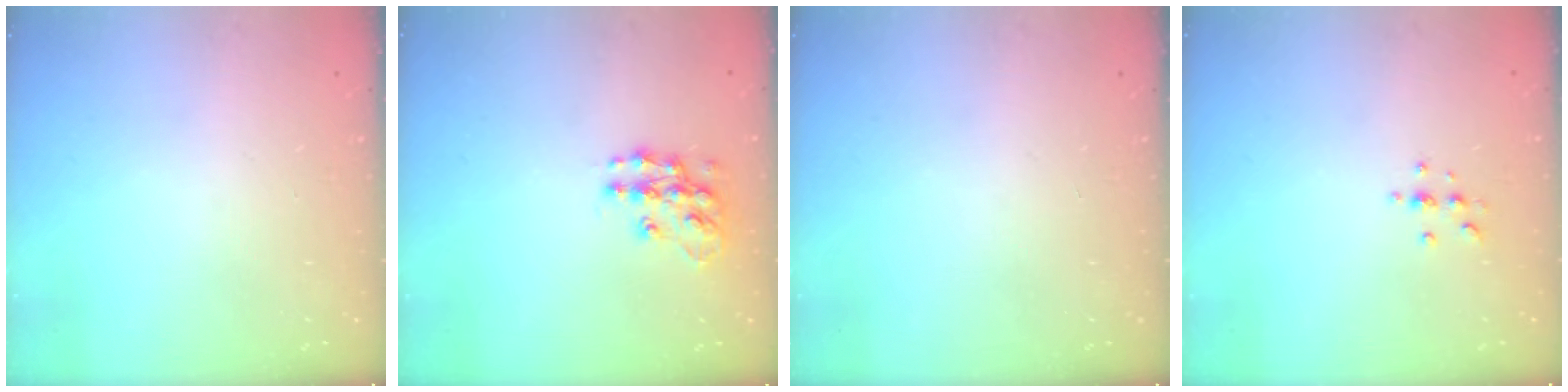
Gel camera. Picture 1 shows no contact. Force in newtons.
{"total": 11.8, "press": 11.7, "slide": 0.6}
{"total": 0.0}
{"total": 2.9, "press": 2.9, "slide": 0.4}